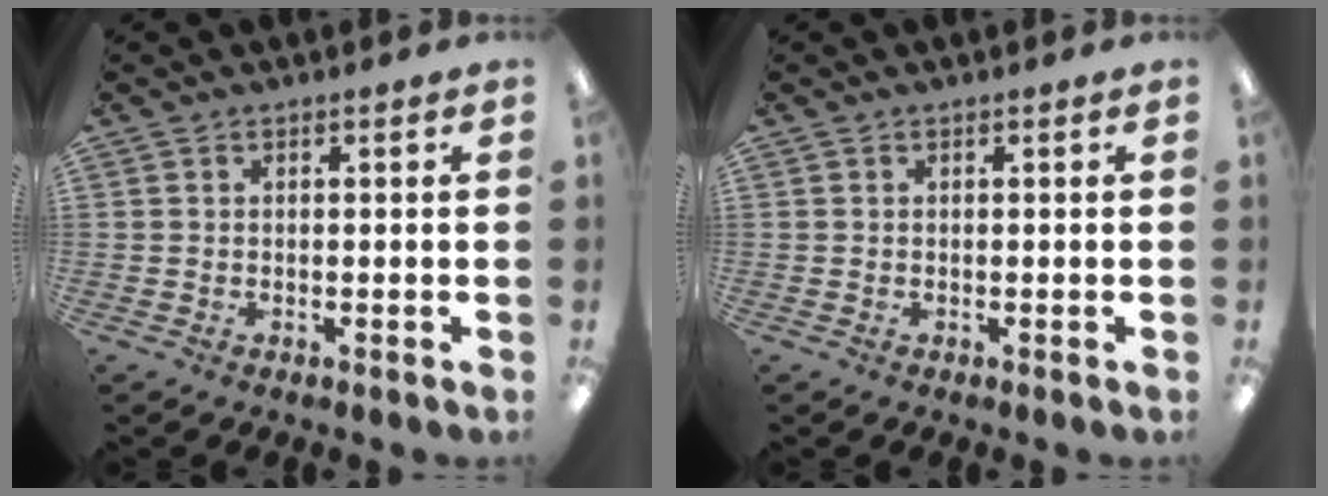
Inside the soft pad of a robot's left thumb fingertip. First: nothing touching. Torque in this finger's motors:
{"motor_torque": [-0.01, -0.01, 0.04, -0.01, 0.00]}